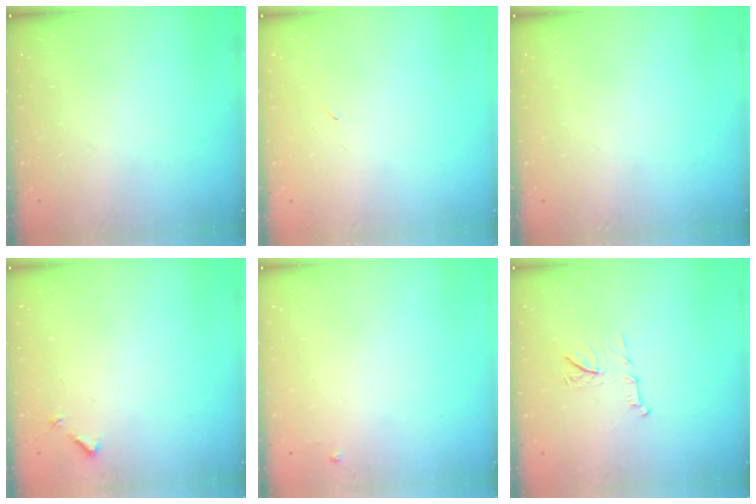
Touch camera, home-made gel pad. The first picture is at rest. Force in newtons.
{"total": 2.2, "press": 1.9, "slide": 1.2}
{"total": 0.0}
{"total": 5.0, "press": 4.9, "slide": 0.5}
{"total": 2.4, "press": 2.4, "slide": 0.4}
{"total": 8.6, "press": 8.5, "slide": 1.1}